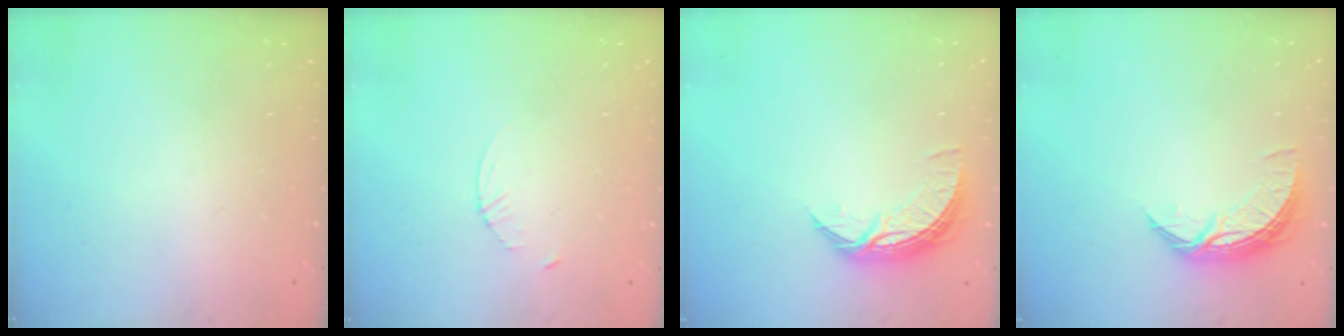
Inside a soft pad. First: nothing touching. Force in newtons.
{"total": 2.3, "press": 2.3, "slide": 0.3}
{"total": 8.2, "press": 8.2, "slide": 0.4}
{"total": 8.2, "press": 8.2, "slide": 0.4}